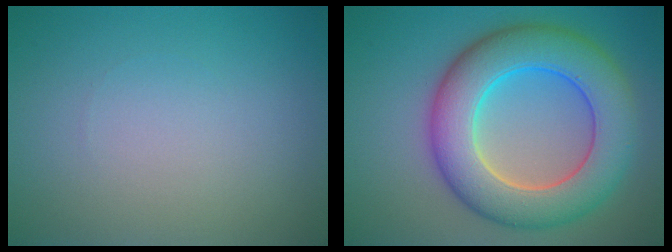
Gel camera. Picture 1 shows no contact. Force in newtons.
{"total": 9.8, "press": 9.8, "slide": 0.3}